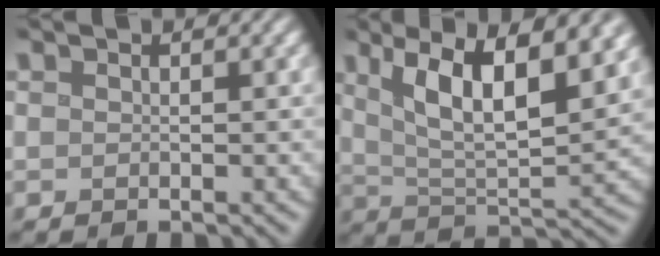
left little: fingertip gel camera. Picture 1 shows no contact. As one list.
[{"total": 9.4, "force": [4.0, 3.0, 8.0], "torque": [-0.133, -0.001, 0.065]}]